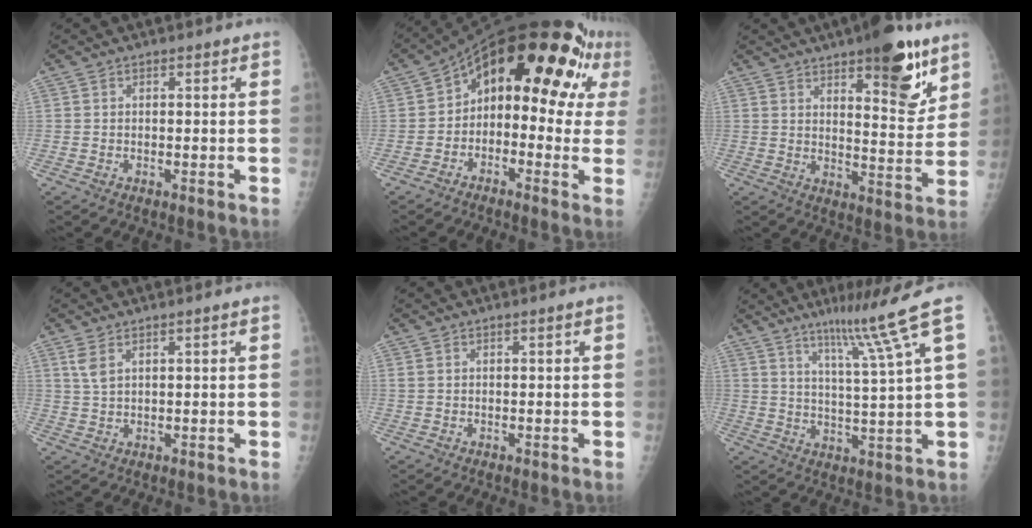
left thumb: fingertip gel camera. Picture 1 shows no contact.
{"total": 19.6, "force": [4.0, 10.4, 16.2], "torque": [-0.177, 0.039, 0.038]}
{"total": 15.0, "force": [8.9, 4.9, 11.0], "torque": [-0.114, -0.053, 0.127]}
{"total": 2.9, "force": [1.6, 0.7, 2.3], "torque": [-0.055, 0.000, 0.044]}
{"total": 0.6, "force": [0.3, 0.0, 0.5], "torque": [-0.017, 0.003, 0.010]}
{"total": 10.3, "force": [6.1, -1.8, 8.1], "torque": [-0.122, -0.041, 0.101]}